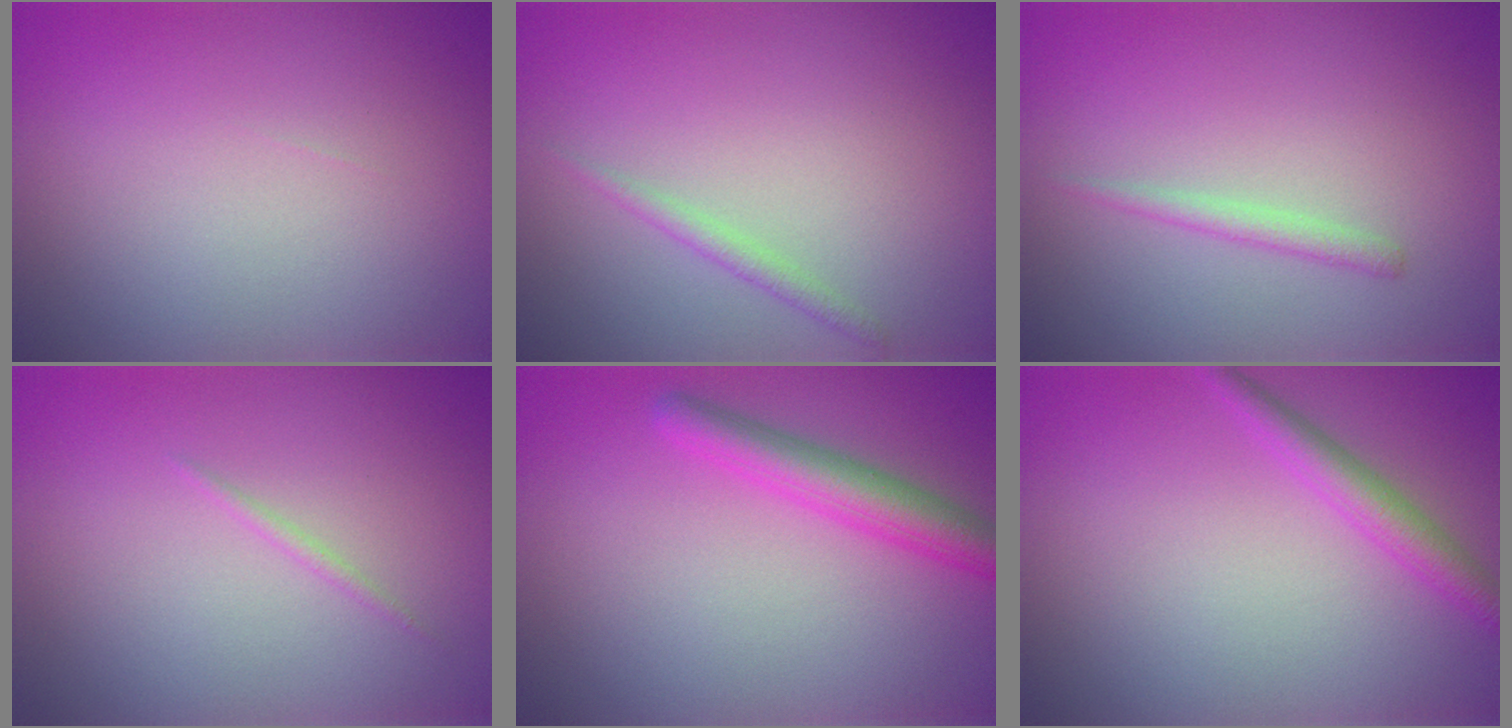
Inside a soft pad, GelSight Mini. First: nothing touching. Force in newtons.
{"total": 1.2, "press": 1.2, "slide": 0.0}
{"total": 1.2, "press": 1.2, "slide": 0.1}
{"total": 0.6, "press": 0.6, "slide": 0.0}
{"total": 3.6, "press": 3.6, "slide": 0.2}
{"total": 2.6, "press": 2.5, "slide": 0.1}